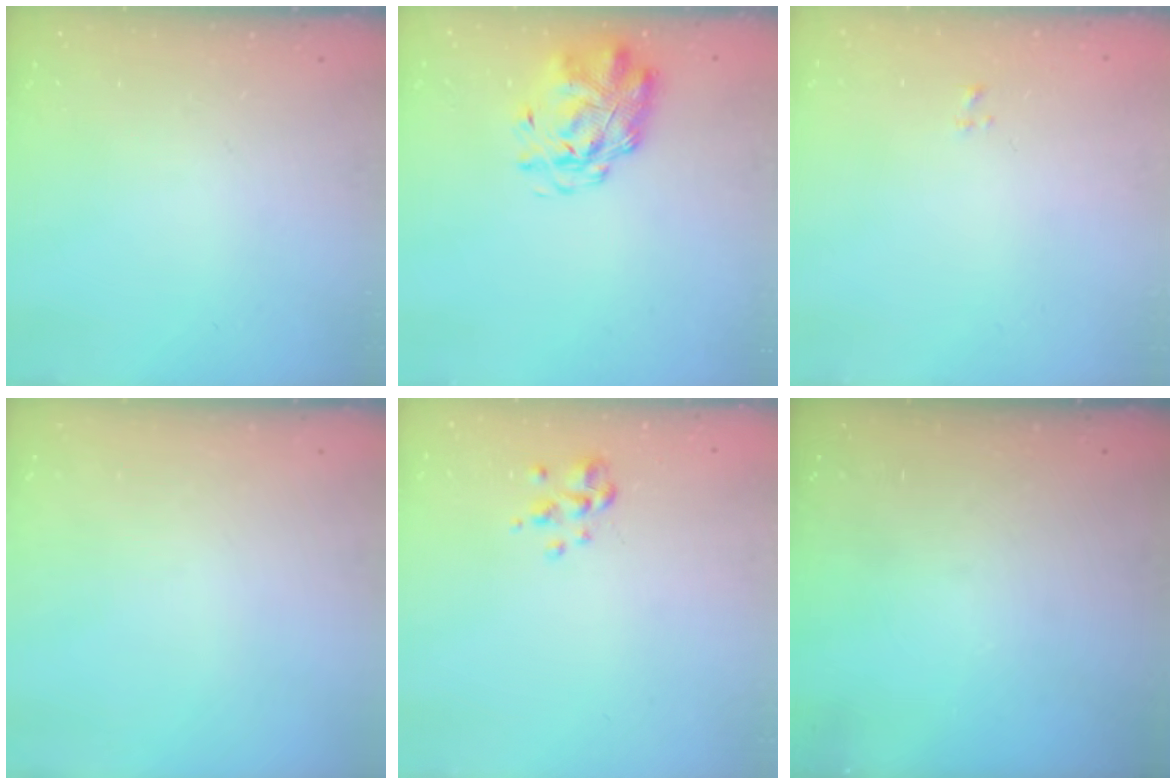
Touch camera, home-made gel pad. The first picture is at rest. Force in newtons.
{"total": 2.9, "press": 2.8, "slide": 0.7}
{"total": 0.0}
{"total": 0.0}
{"total": 2.2, "press": 2.1, "slide": 0.7}
{"total": 0.0}